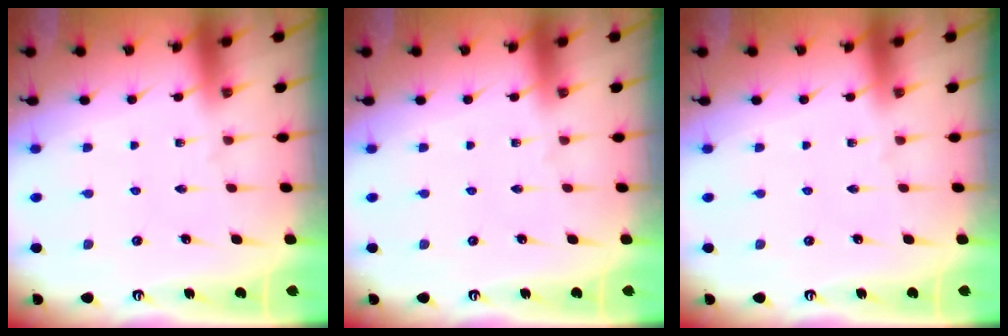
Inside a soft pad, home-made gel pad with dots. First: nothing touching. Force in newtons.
{"total": 0.0}
{"total": 0.0}